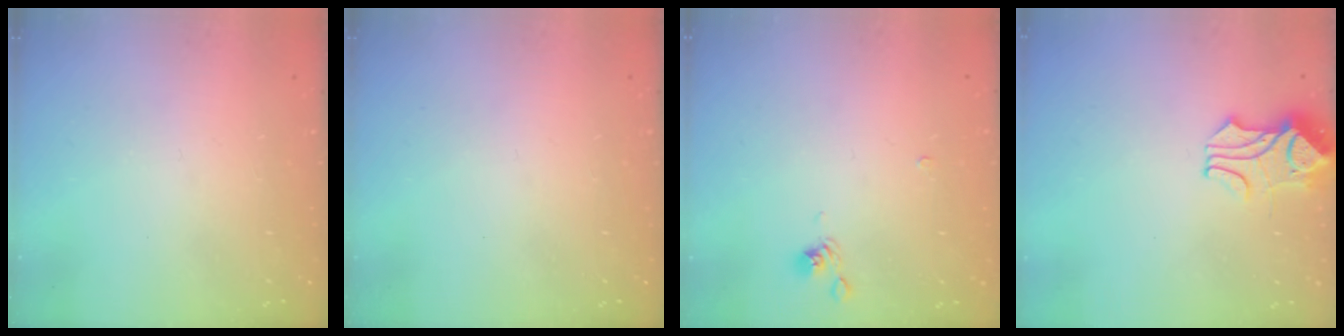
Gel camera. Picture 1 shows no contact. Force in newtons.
{"total": 0.0}
{"total": 2.9, "press": 2.8, "slide": 0.5}
{"total": 1.8, "press": 1.4, "slide": 1.1}